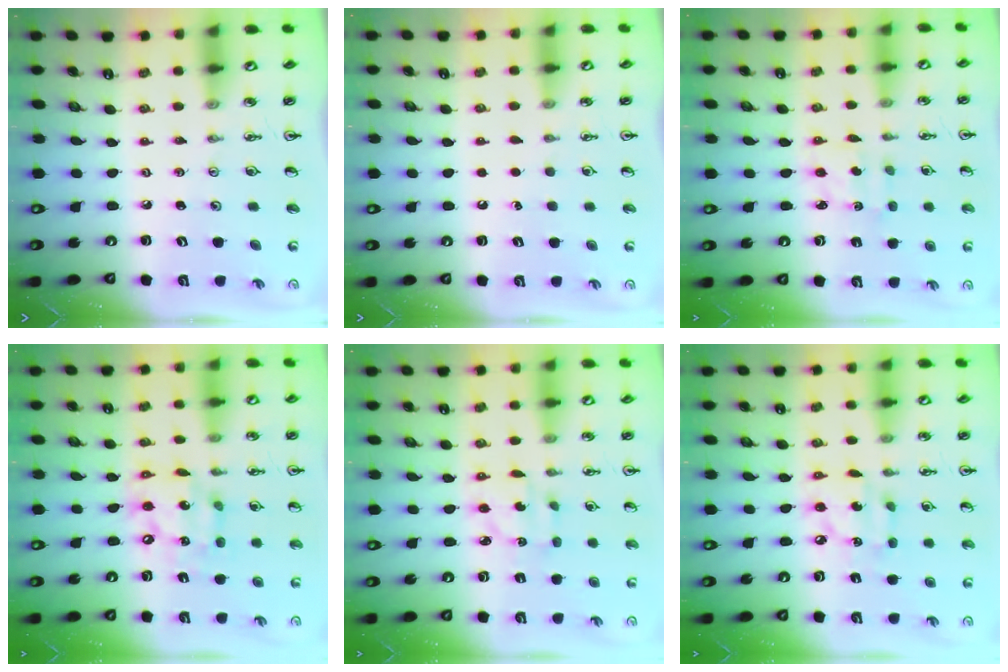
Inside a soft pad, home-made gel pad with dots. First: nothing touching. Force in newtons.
{"total": 1.5, "press": 1.5, "slide": 0.1}
{"total": 2.6, "press": 2.6, "slide": 0.6}
{"total": 12.1, "press": 12.0, "slide": 1.5}
{"total": 4.9, "press": 4.9, "slide": 0.2}
{"total": 7.1, "press": 7.1, "slide": 0.4}